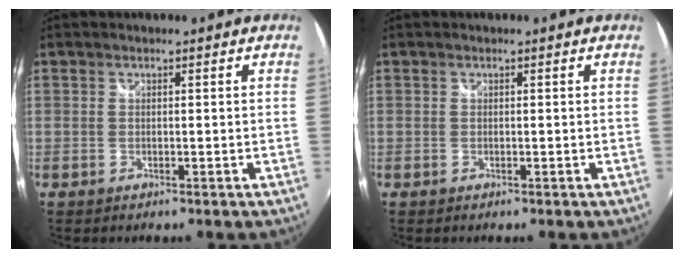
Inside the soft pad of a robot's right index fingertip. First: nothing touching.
{"total": 0.0}